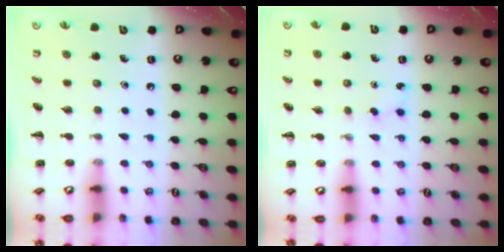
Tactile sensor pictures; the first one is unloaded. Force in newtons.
{"total": 2.8, "press": 2.7, "slide": 0.8}